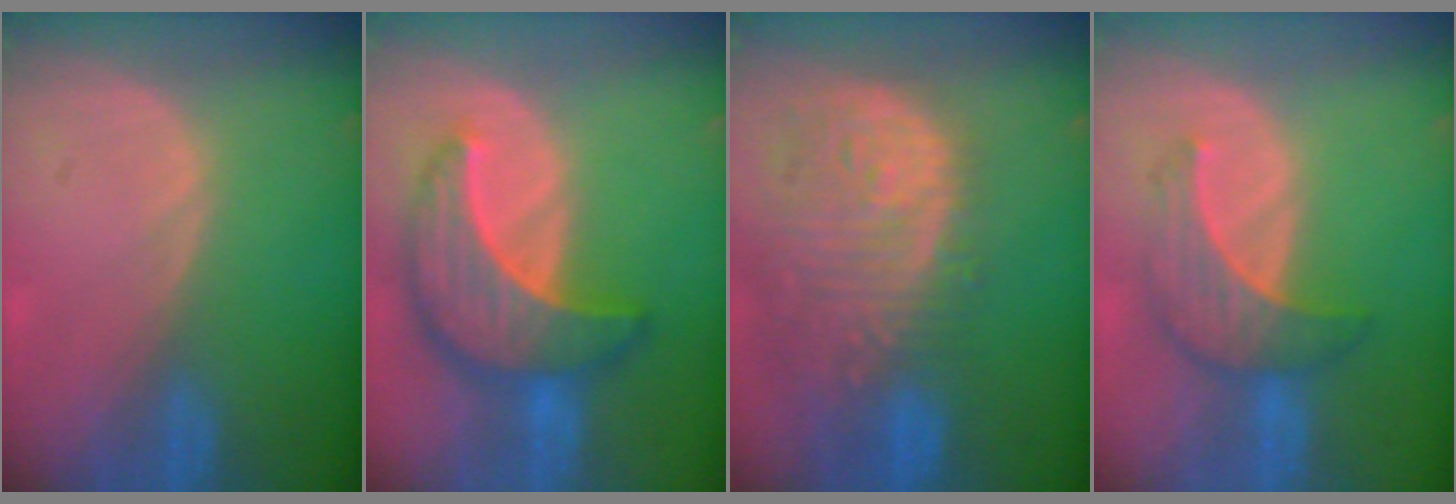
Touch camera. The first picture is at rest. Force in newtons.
{"total": 9.9, "press": 9.9, "slide": 0.8}
{"total": 14.0, "press": 11.5, "slide": 7.9}
{"total": 5.8, "press": 5.8, "slide": 0.6}